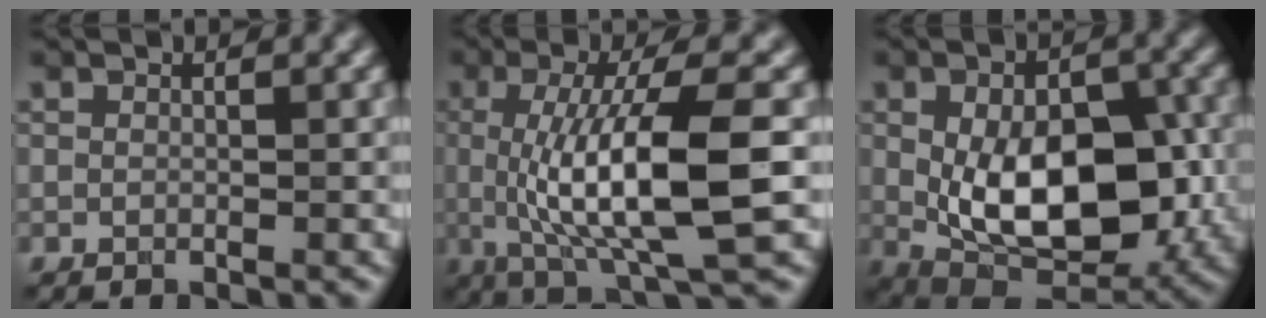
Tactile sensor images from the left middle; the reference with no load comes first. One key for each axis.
{"total": 10.4, "fx": -0.7, "fy": 2.8, "fz": 10.0, "tx": -0.159, "ty": -0.009, "tz": -0.007}
{"total": 11.3, "fx": -1.2, "fy": 6.5, "fz": 9.1, "tx": -0.151, "ty": -0.019, "tz": -0.005}